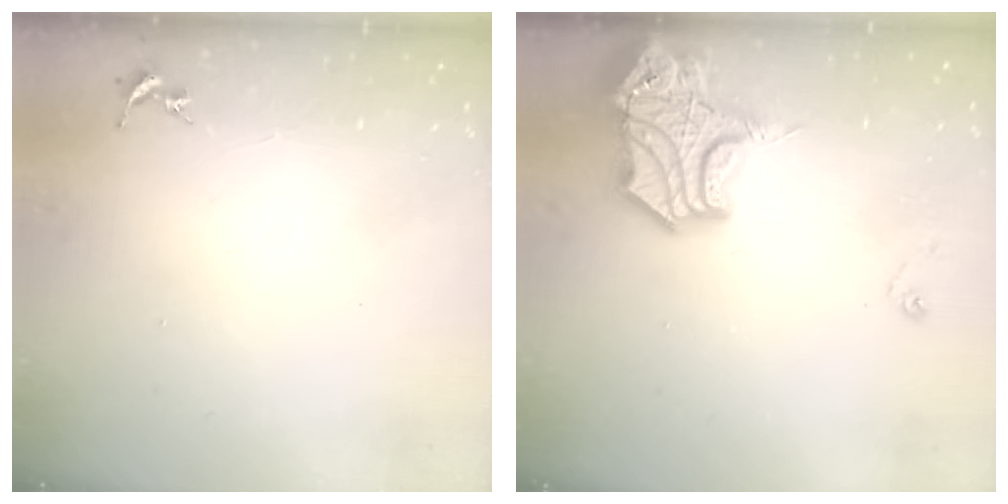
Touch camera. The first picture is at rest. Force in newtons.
{"total": 17.1, "press": 16.9, "slide": 2.2}